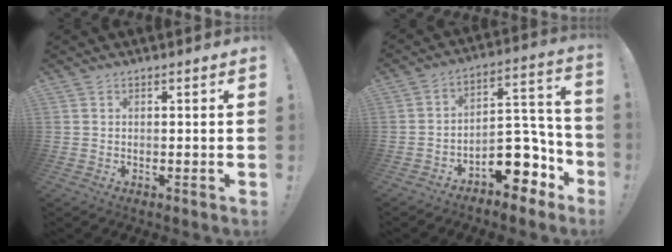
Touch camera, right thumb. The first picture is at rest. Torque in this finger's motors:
{"motor_torque": [1.60, 1.45, 1.09, -1.63, 0.35]}